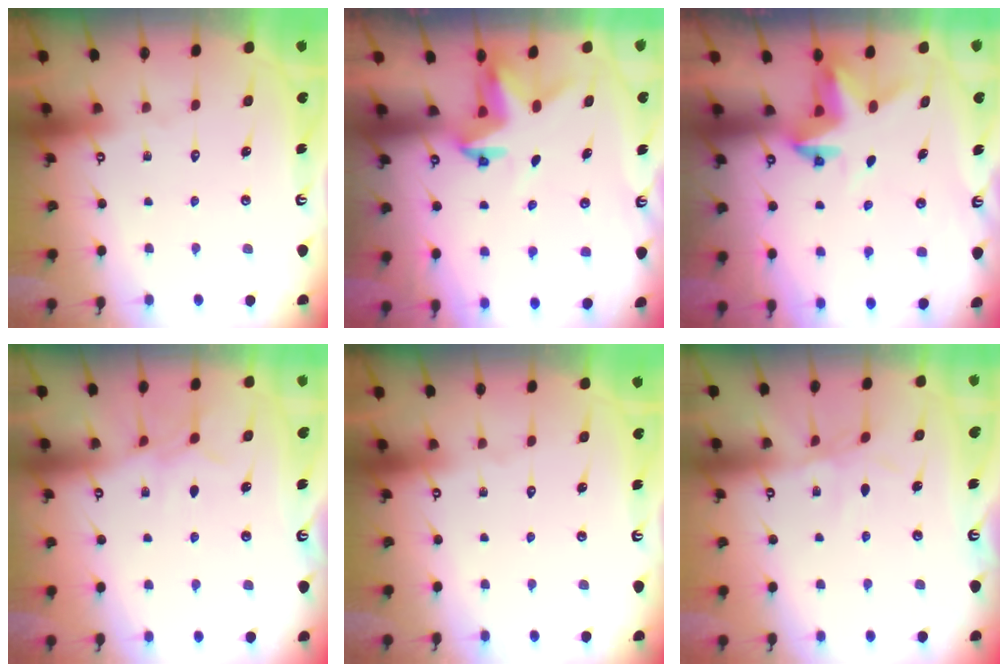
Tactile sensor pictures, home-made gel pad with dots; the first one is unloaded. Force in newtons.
{"total": 3.2, "press": 3.2, "slide": 0.1}
{"total": 3.4, "press": 3.4, "slide": 0.0}
{"total": 6.7, "press": 6.7, "slide": 0.8}
{"total": 0.0}
{"total": 3.0, "press": 3.0, "slide": 0.1}